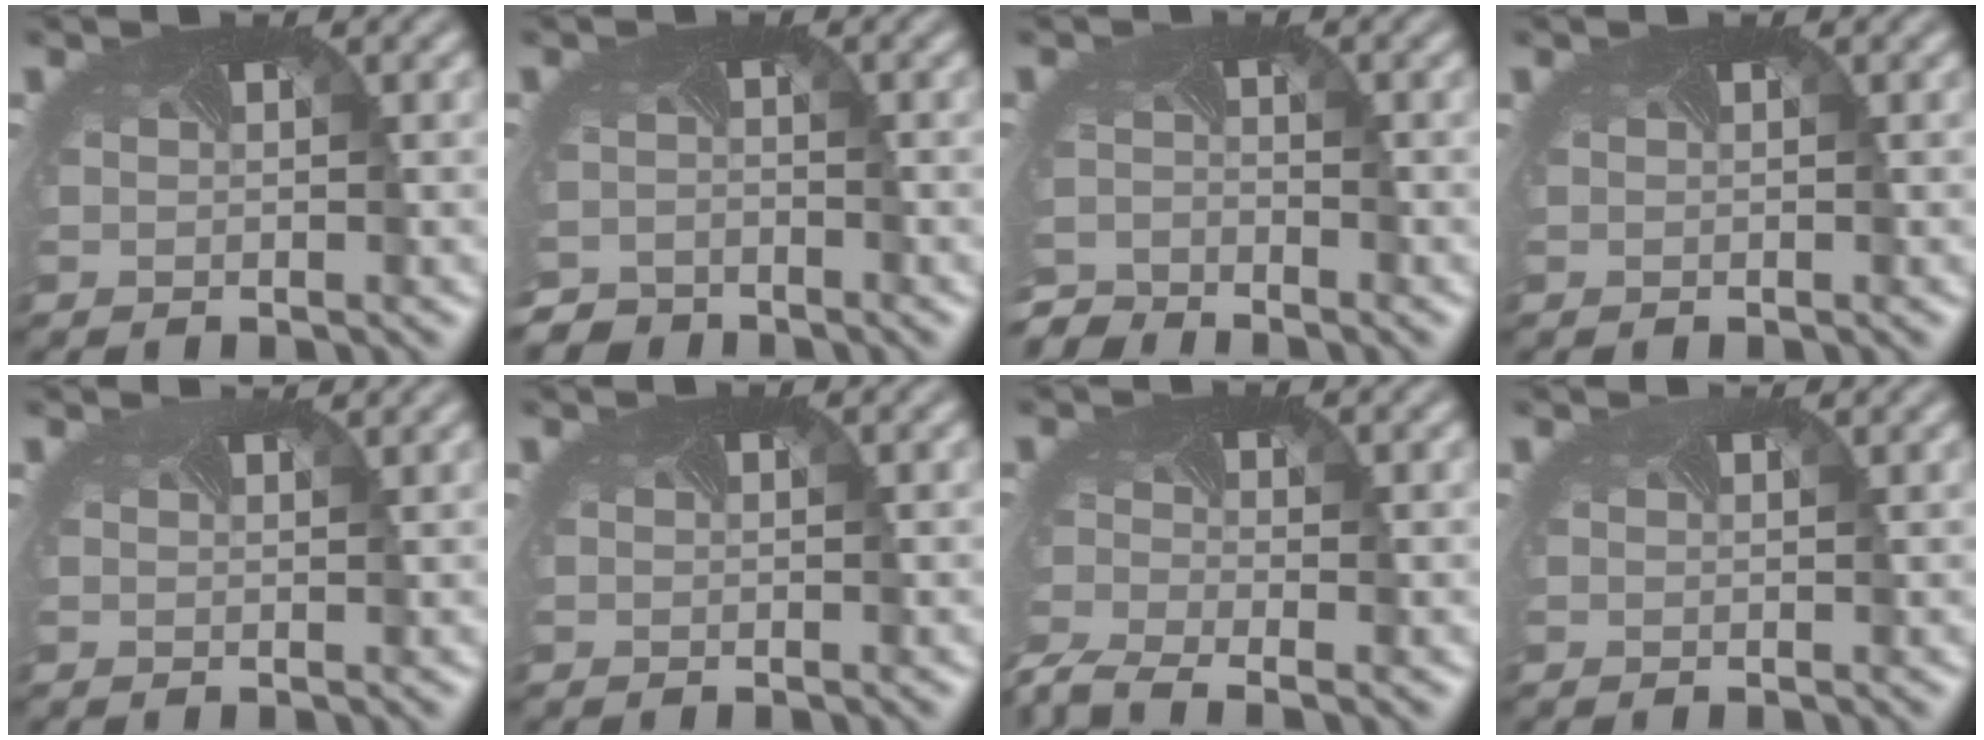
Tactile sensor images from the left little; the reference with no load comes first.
{"total": 3.5, "force": [-3.3, 1.1, 0.0], "torque": [-0.004, -0.022, -0.060]}
{"total": 3.8, "force": [-3.7, 0.3, -0.3], "torque": [-0.008, -0.022, -0.077]}
{"total": 0.0}
{"total": 0.9, "force": [0.9, -0.1, 0.2], "torque": [-0.001, -0.002, 0.009]}
{"total": 0.0}
{"total": 4.8, "force": [-4.1, 1.2, 2.3], "torque": [-0.066, -0.027, -0.085]}
{"total": 0.6, "force": [0.6, -0.1, 0.0], "torque": [0.001, -0.003, 0.007]}